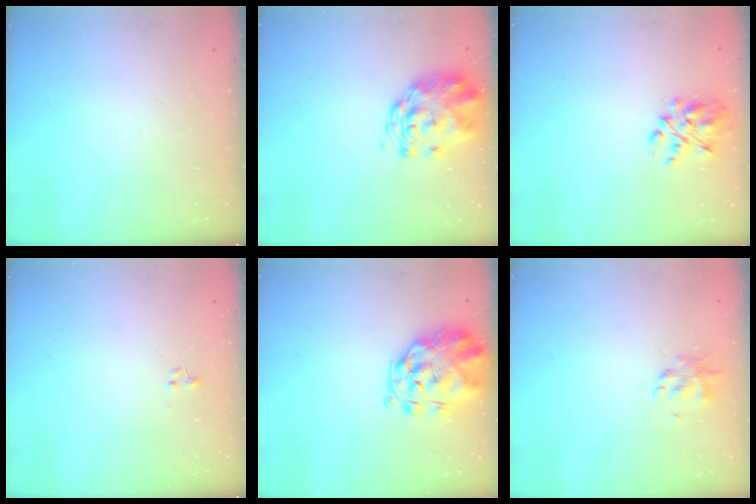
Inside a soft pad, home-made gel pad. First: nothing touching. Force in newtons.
{"total": 2.7, "press": 2.5, "slide": 1.0}
{"total": 6.3, "press": 6.0, "slide": 1.8}
{"total": 0.0}
{"total": 3.4, "press": 3.0, "slide": 1.6}
{"total": 1.9, "press": 1.9, "slide": 0.4}